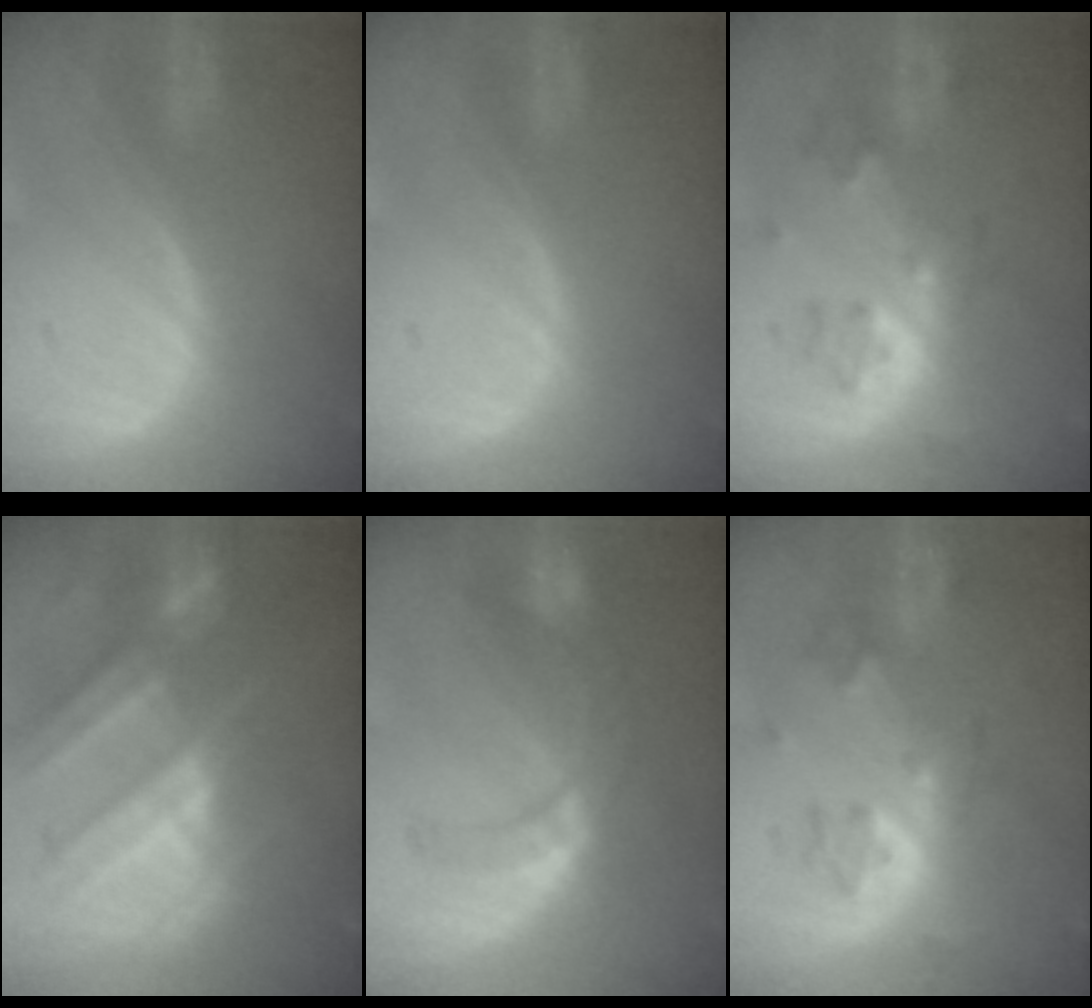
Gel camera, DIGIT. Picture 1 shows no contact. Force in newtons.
{"total": 0.0}
{"total": 5.6, "press": 5.6, "slide": 0.4}
{"total": 10.6, "press": 9.6, "slide": 4.4}
{"total": 7.3, "press": 6.4, "slide": 3.6}
{"total": 5.7, "press": 5.7, "slide": 0.6}